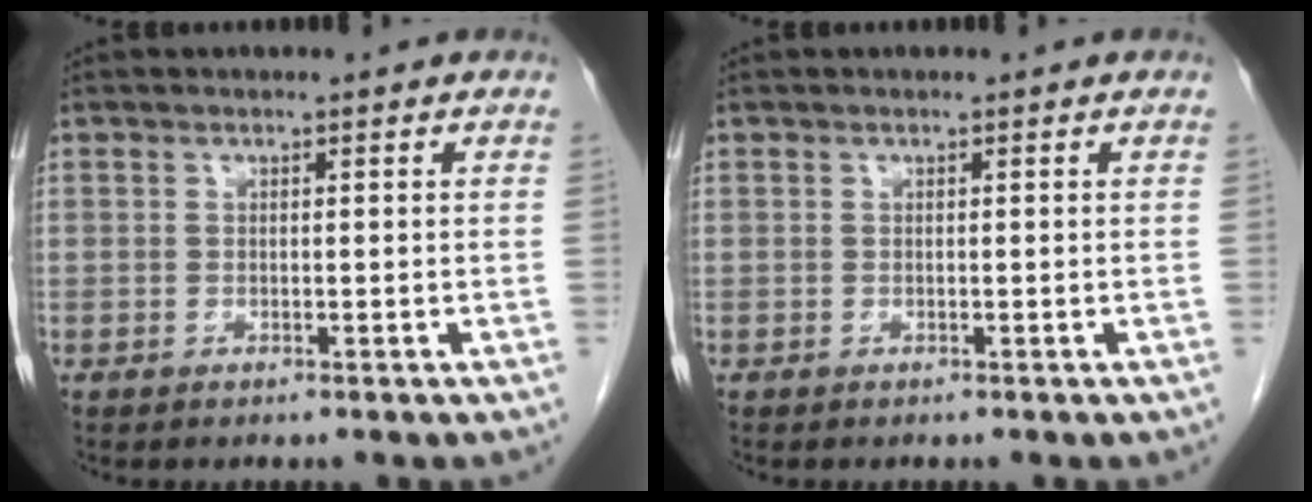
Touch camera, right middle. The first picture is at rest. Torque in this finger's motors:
{"motor_torque": [0.30, -0.17, 0.04, 0.01]}